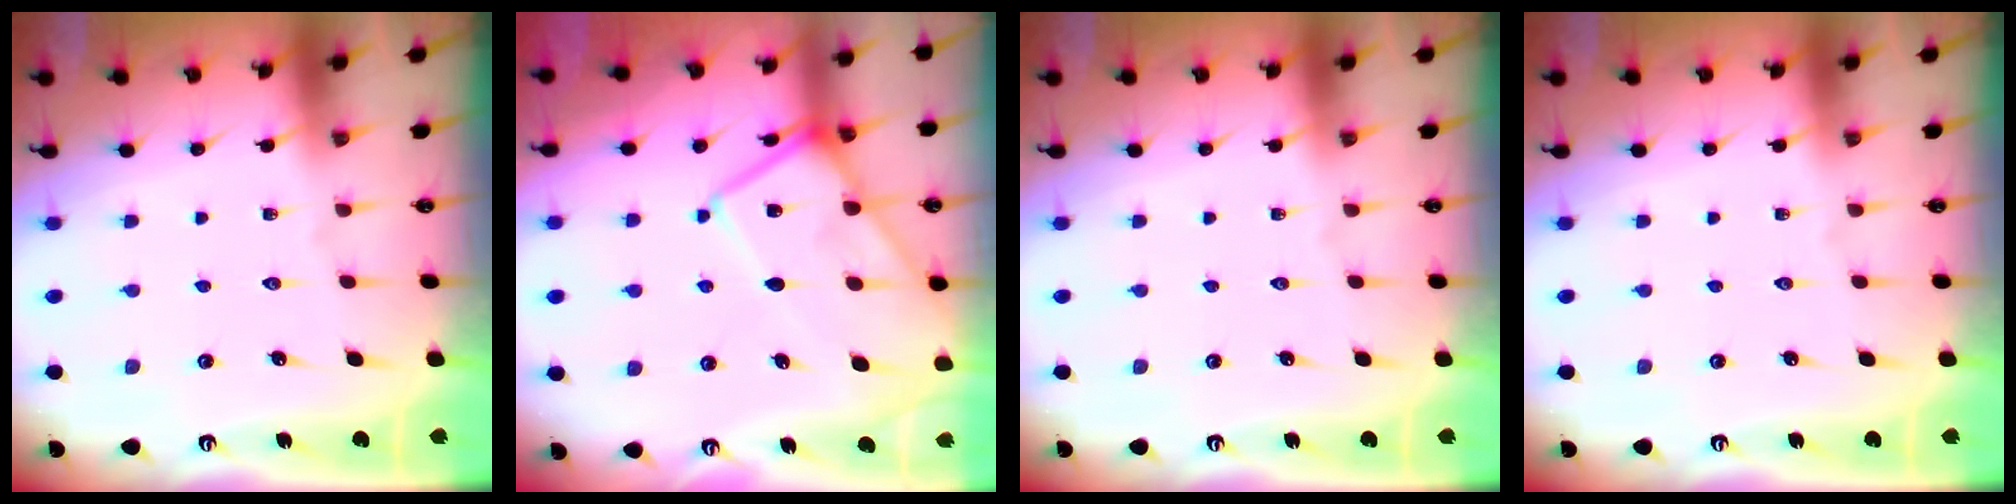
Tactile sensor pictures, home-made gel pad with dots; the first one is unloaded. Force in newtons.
{"total": 12.3, "press": 12.3, "slide": 0.9}
{"total": 0.0}
{"total": 0.0}